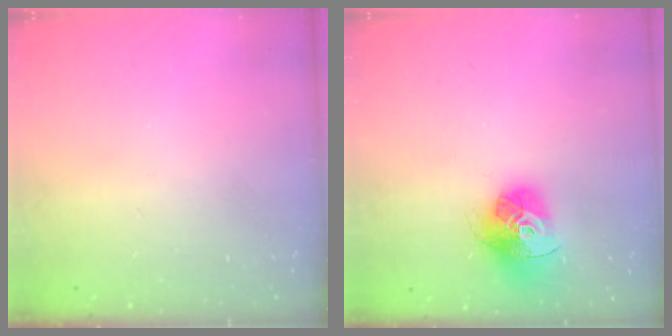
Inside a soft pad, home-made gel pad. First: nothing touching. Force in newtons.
{"total": 15.8, "press": 15.7, "slide": 1.6}